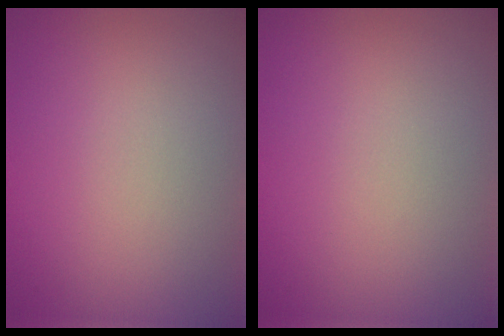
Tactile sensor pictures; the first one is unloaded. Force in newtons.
{"total": 0.0}